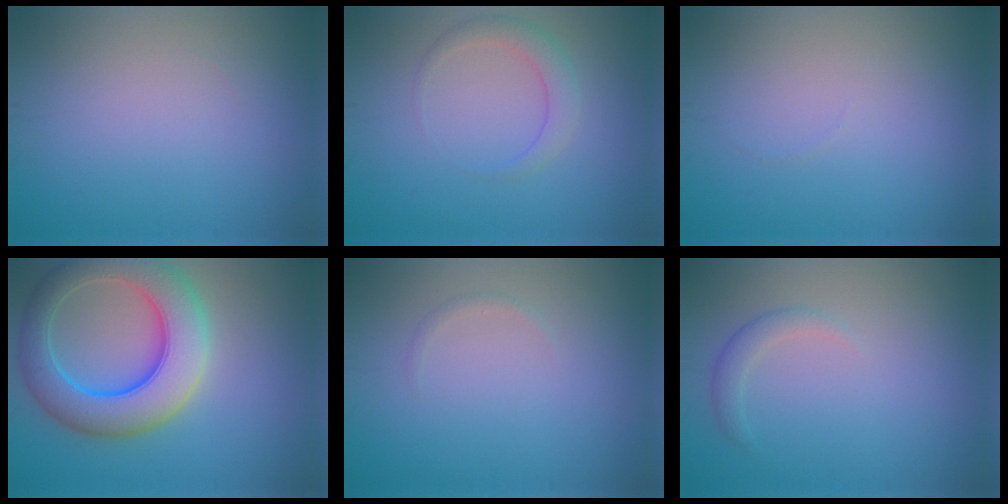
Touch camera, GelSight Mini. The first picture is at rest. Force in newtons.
{"total": 2.3, "press": 2.3, "slide": 0.1}
{"total": 0.0}
{"total": 9.3, "press": 9.3, "slide": 0.5}
{"total": 0.6, "press": 0.6, "slide": 0.0}
{"total": 1.5, "press": 1.5, "slide": 0.1}